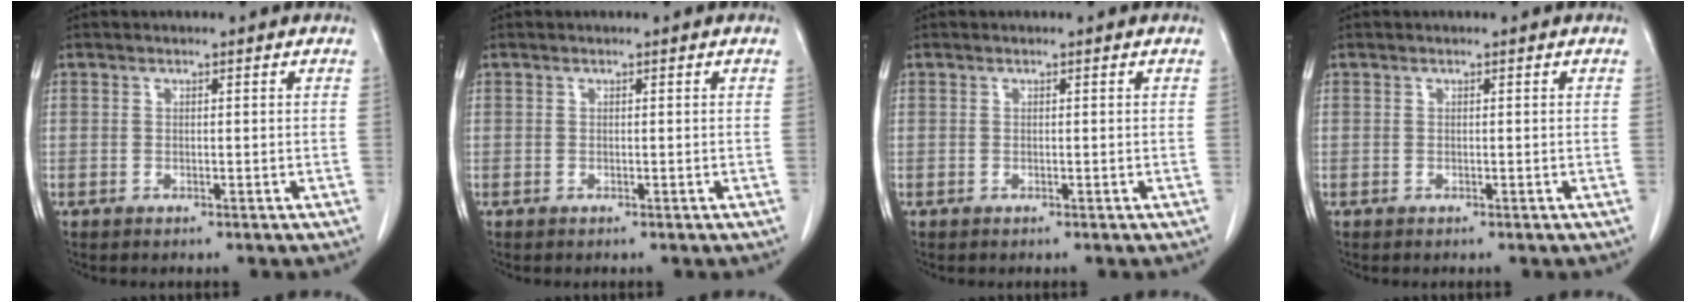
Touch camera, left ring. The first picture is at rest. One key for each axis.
{"total": 0.0}
{"total": 0.0}
{"total": 0.0}